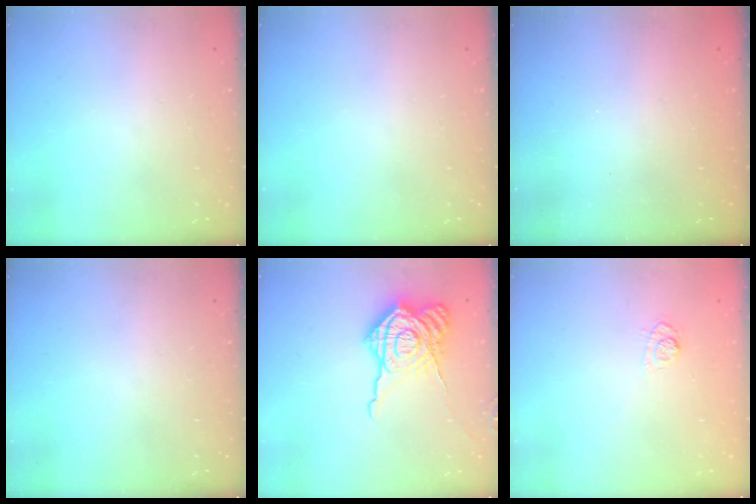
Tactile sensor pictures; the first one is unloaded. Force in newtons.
{"total": 0.0}
{"total": 2.5, "press": 2.4, "slide": 0.8}
{"total": 0.0}
{"total": 17.6, "press": 17.5, "slide": 1.3}
{"total": 7.2, "press": 7.1, "slide": 1.5}